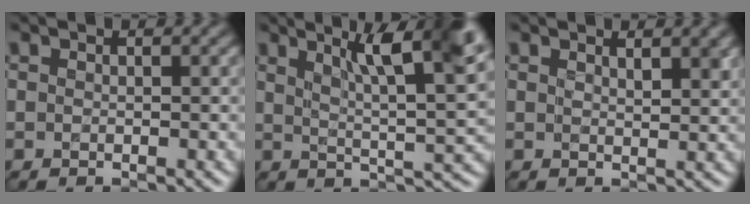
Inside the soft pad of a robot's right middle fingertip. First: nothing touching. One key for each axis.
{"total": 8.7, "fx": 4.0, "fy": 1.9, "fz": 7.5, "tx": -0.099, "ty": 0.012, "tz": 0.065}
{"total": 1.9, "fx": 1.3, "fy": 0.5, "fz": 1.3, "tx": -0.015, "ty": -0.003, "tz": 0.024}